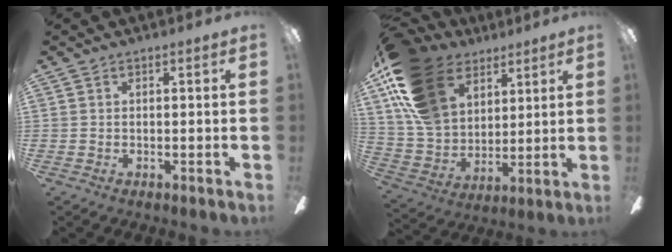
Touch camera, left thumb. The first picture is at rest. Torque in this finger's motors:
{"motor_torque": [0.61, 0.73, 1.69, -1.09, 0.68]}